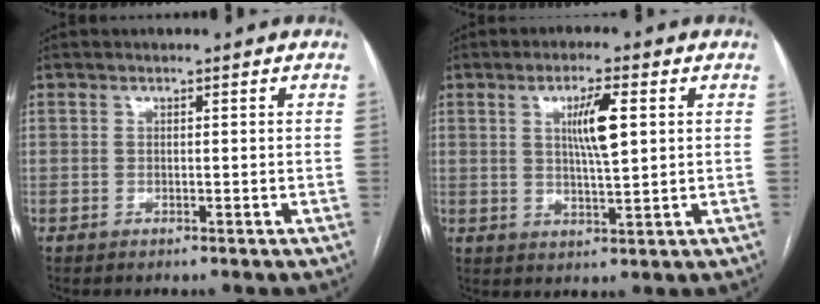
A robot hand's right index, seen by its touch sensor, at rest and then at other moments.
{"total": 6.5, "force": [1.7, 0.9, 6.2], "torque": [-0.110, -0.001, 0.031]}